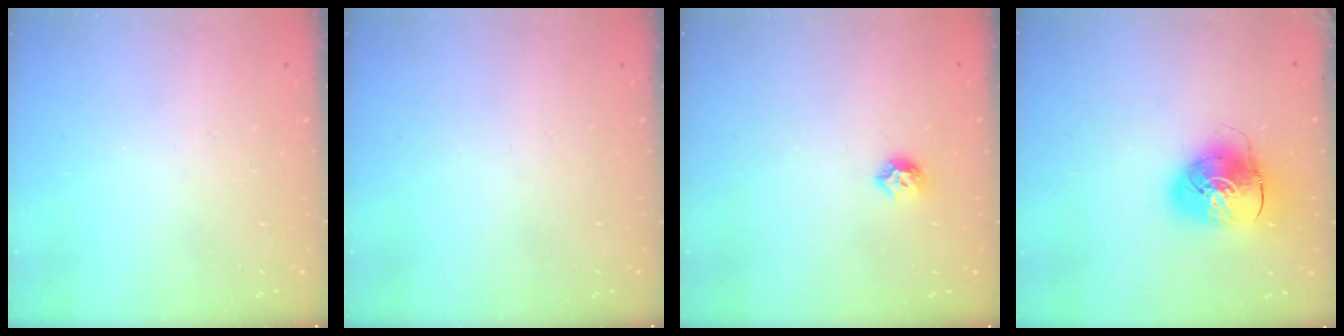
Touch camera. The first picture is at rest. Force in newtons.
{"total": 0.0}
{"total": 6.4, "press": 6.3, "slide": 0.9}
{"total": 11.2, "press": 11.0, "slide": 1.9}